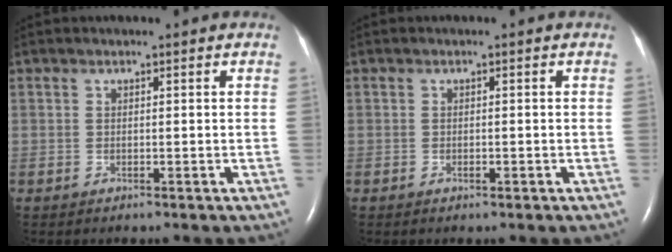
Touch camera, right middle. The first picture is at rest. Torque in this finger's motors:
{"motor_torque": [-0.13, 0.10, -0.04, -0.01]}